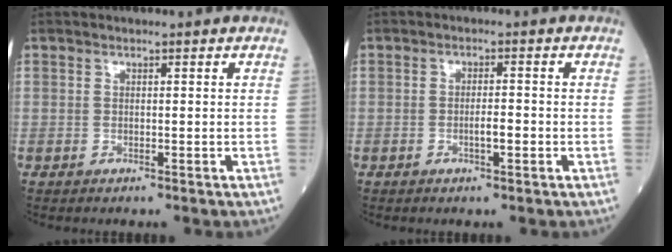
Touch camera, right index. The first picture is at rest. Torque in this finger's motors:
{"motor_torque": [0.78, -0.12, 0.29, 0.07]}